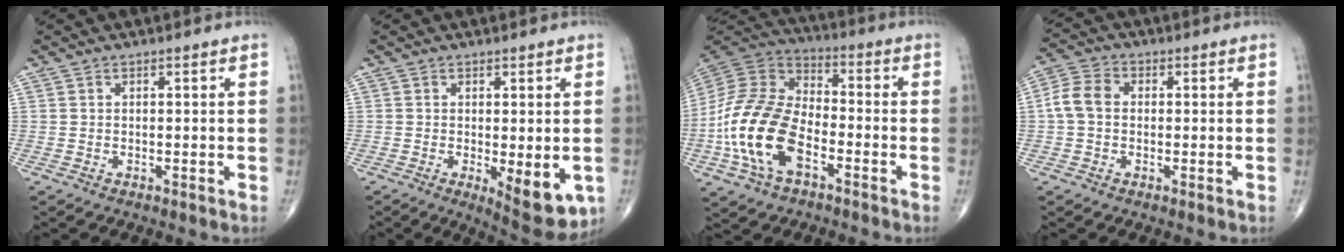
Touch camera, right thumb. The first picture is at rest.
{"total": 8.7, "force": [-2.2, 3.0, 7.9], "torque": [-0.095, -0.021, -0.025]}
{"total": 18.8, "force": [-6.1, 10.9, 14.0], "torque": [-0.270, 0.038, -0.122]}
{"total": 5.8, "force": [0.0, 4.4, 3.8], "torque": [-0.074, 0.018, -0.008]}